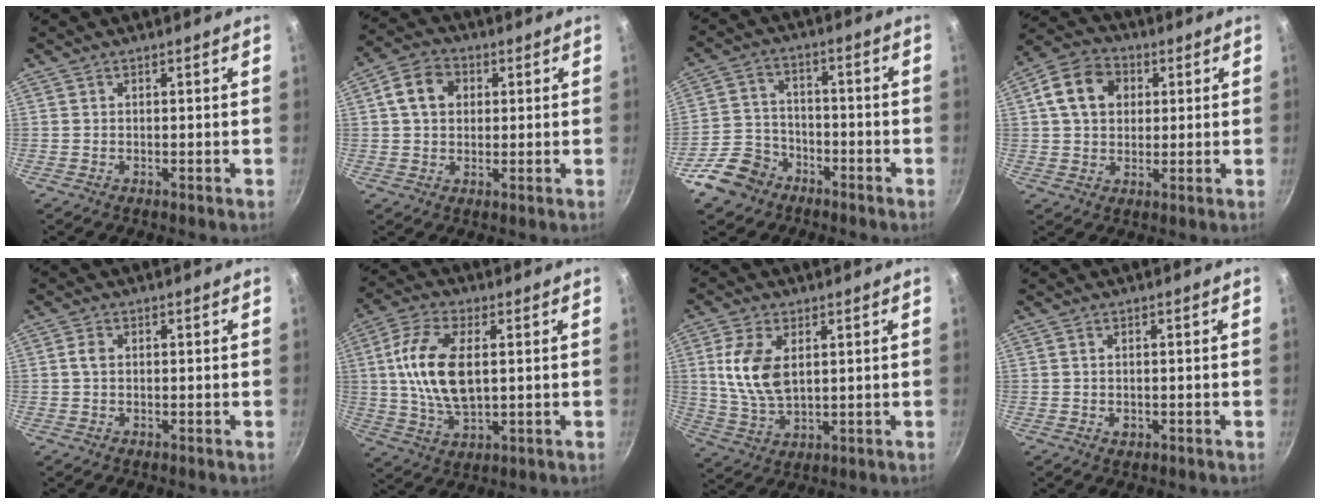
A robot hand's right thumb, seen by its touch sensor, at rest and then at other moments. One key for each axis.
{"total": 7.6, "fx": 1.7, "fy": 6.0, "fz": 4.4, "tx": -0.059, "ty": 0.012, "tz": 0.019}
{"total": 9.4, "fx": -5.8, "fy": 6.8, "fz": 2.9, "tx": -0.043, "ty": 0.046, "tz": -0.107}
{"total": 10.7, "fx": 2.6, "fy": 8.3, "fz": 6.2, "tx": -0.086, "ty": 0.012, "tz": 0.030}
{"total": 1.9, "fx": 0.2, "fy": 1.3, "fz": 1.3, "tx": -0.024, "ty": 0.004, "tz": 0.001}
{"total": 13.4, "fx": 1.9, "fy": 6.8, "fz": 11.4, "tx": -0.220, "ty": 0.002, "tz": 0.036}
{"total": 10.6, "fx": 2.4, "fy": 6.0, "fz": 8.4, "tx": -0.164, "ty": -0.016, "tz": 0.052}
{"total": 1.2, "fx": -0.1, "fy": 0.9, "fz": 0.8, "tx": -0.012, "ty": -0.002, "tz": 0.000}